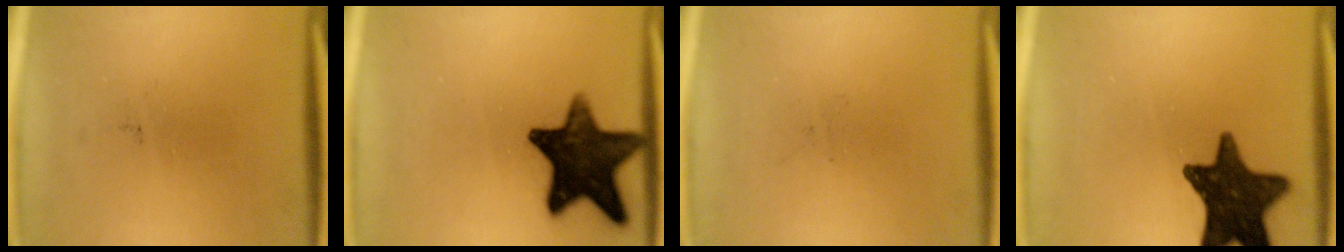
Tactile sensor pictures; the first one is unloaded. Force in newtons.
{"total": 14.9}
{"total": 0.0}
{"total": 14.7}